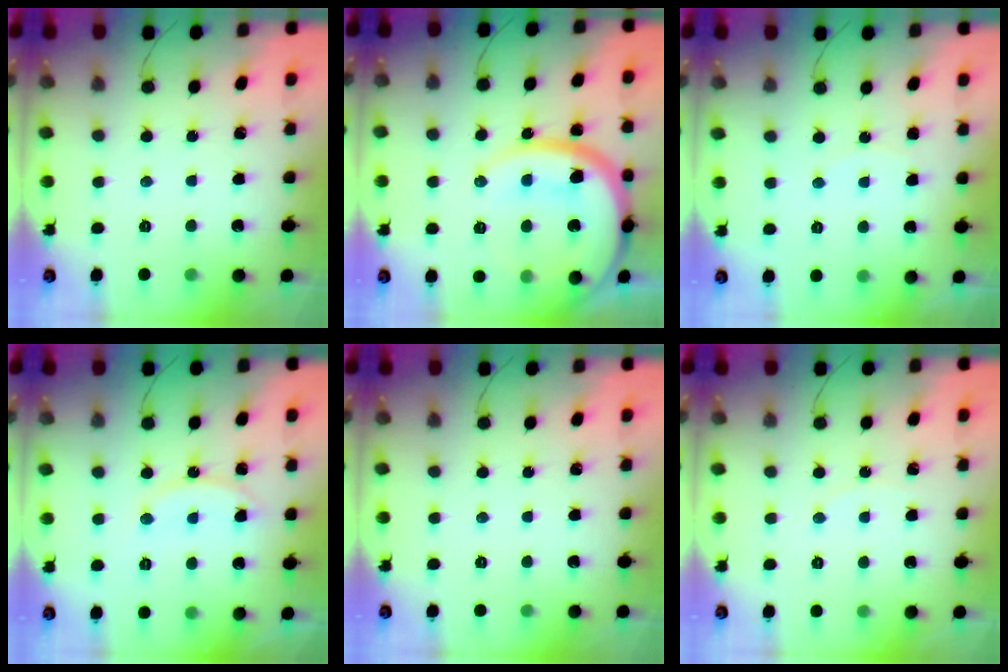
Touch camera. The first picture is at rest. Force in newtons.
{"total": 21.4, "press": 21.3, "slide": 2.0}
{"total": 2.8, "press": 2.8, "slide": 0.6}
{"total": 10.5, "press": 10.5, "slide": 0.6}
{"total": 0.0}
{"total": 3.9, "press": 3.2, "slide": 2.2}